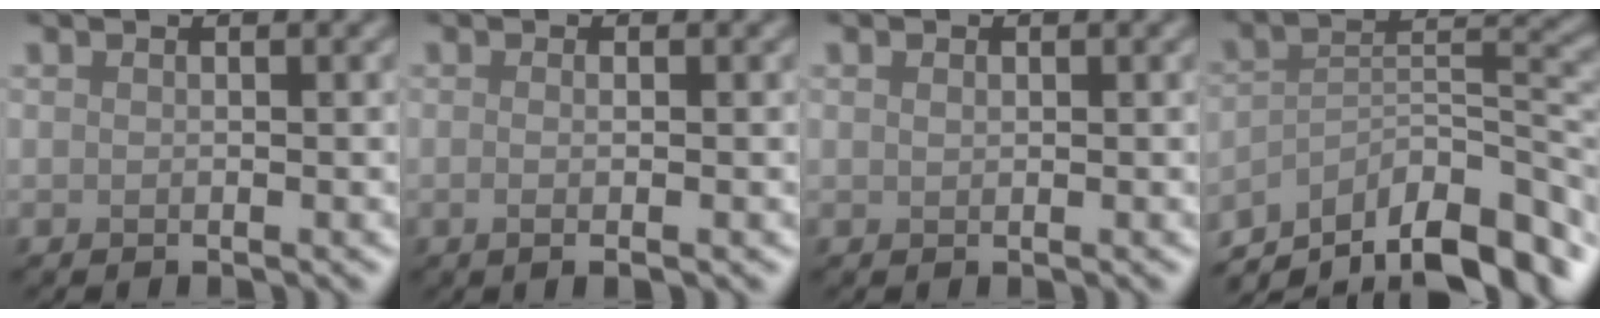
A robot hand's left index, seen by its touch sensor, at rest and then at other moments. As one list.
[{"total": 1.9, "force": [-0.2, 0.6, 1.8], "torque": [-0.023, -0.006, -0.013]}, {"total": 0.6, "force": [0.3, 0.4, 0.3], "torque": [-0.008, 0.001, 0.005]}, {"total": 13.3, "force": [-9.9, 4.2, 7.9], "torque": [-0.141, 0.008, -0.163]}]